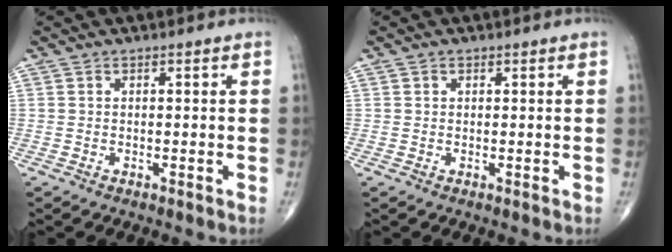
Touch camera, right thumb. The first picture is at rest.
{"total": 0.5, "force": [0.2, 0.5, 0.1], "torque": [0.001, 0.000, 0.003]}